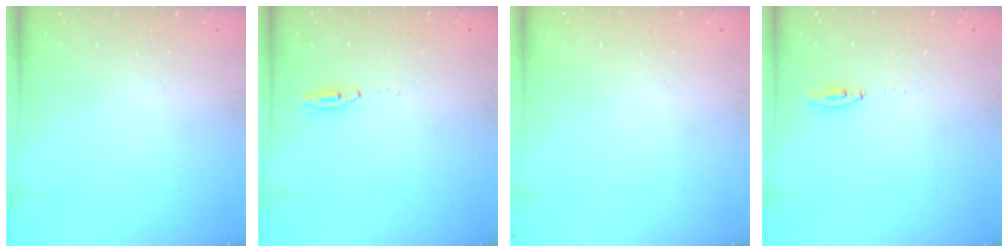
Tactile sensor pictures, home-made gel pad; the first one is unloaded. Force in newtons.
{"total": 4.1, "press": 3.1, "slide": 2.6}
{"total": 0.0}
{"total": 16.2, "press": 5.8, "slide": 15.1}